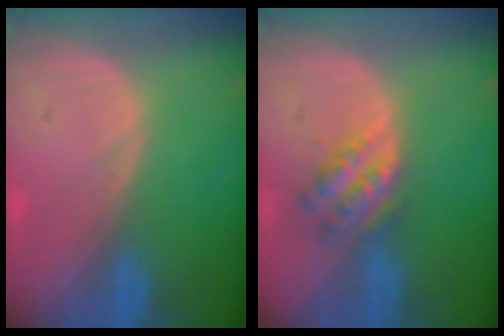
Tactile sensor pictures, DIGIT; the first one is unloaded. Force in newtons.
{"total": 5.4, "press": 4.9, "slide": 2.2}